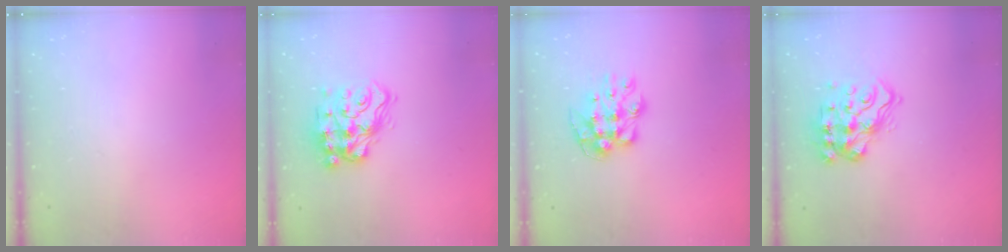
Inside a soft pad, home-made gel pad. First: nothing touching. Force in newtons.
{"total": 16.4, "press": 16.4, "slide": 1.0}
{"total": 10.1, "press": 10.1, "slide": 0.5}
{"total": 16.7, "press": 16.3, "slide": 3.8}